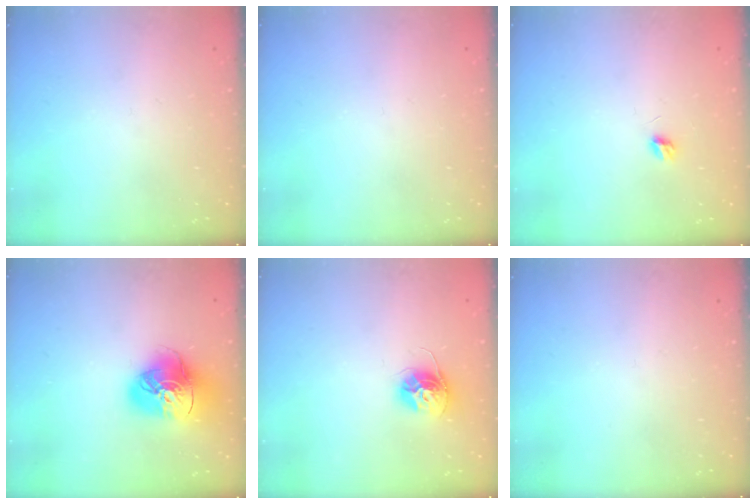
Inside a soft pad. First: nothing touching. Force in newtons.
{"total": 0.0}
{"total": 3.9, "press": 3.9, "slide": 0.3}
{"total": 16.2, "press": 16.1, "slide": 1.7}
{"total": 11.3, "press": 11.2, "slide": 0.8}
{"total": 0.0}